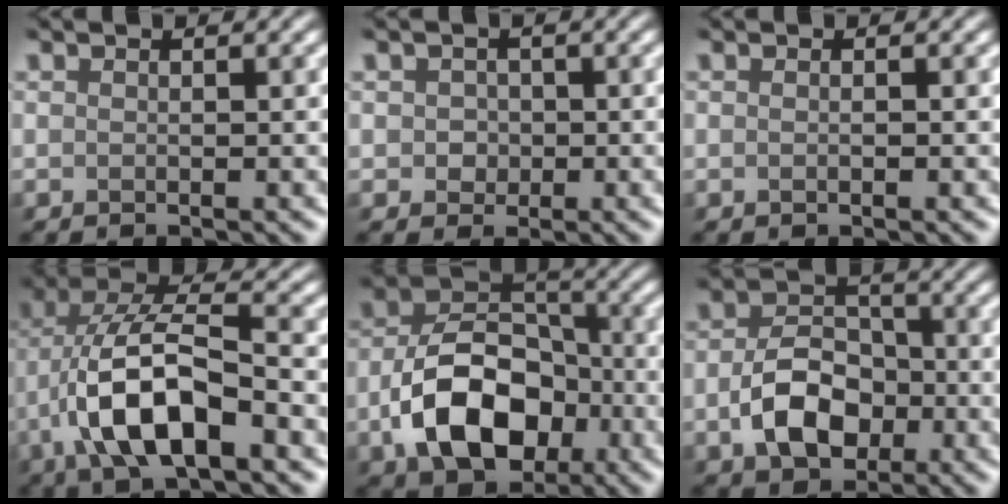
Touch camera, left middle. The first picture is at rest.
{"total": 1.5, "force": [0.2, 1.5, 0.0], "torque": [0.016, 0.009, -0.010]}
{"total": 1.2, "force": [0.1, 0.6, 1.0], "torque": [-0.004, 0.011, -0.011]}
{"total": 9.1, "force": [-2.6, 3.8, 7.8], "torque": [-0.164, 0.013, -0.051]}
{"total": 9.3, "force": [-3.2, 6.2, 6.1], "torque": [-0.115, 0.008, -0.060]}
{"total": 5.4, "force": [-1.6, 3.7, 3.5], "torque": [-0.068, 0.003, -0.030]}